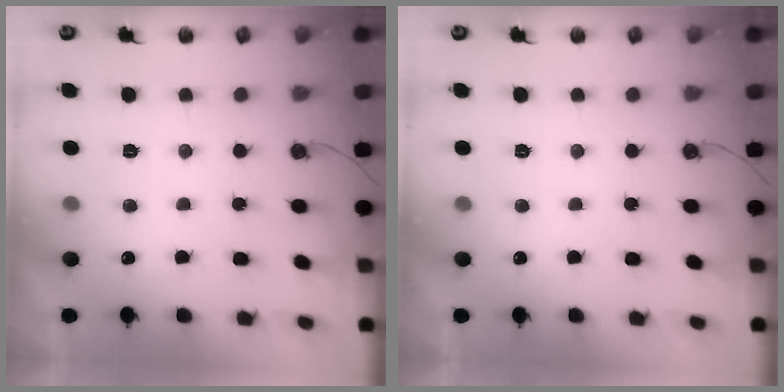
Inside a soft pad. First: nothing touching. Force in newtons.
{"total": 0.0}